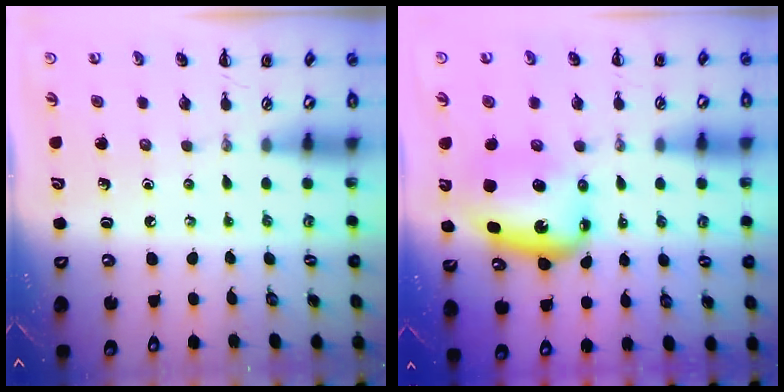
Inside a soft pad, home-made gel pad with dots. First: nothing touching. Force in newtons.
{"total": 8.1, "press": 7.9, "slide": 1.8}